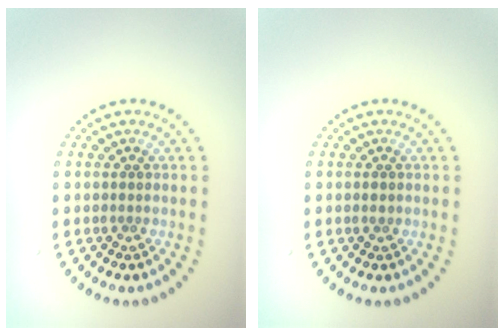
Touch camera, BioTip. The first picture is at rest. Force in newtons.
{"total": 0.7, "press": 0.7, "slide": 0.0}